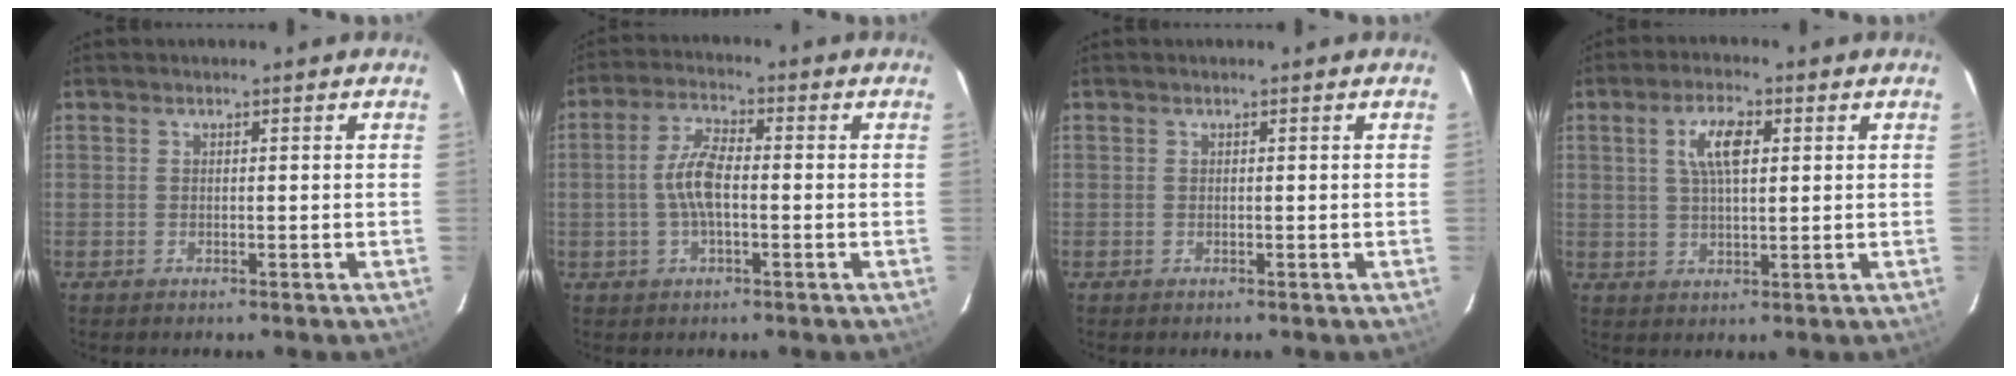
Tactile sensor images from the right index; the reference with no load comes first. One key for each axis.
{"total": 6.5, "fx": -1.0, "fy": 2.4, "fz": 6.0, "tx": -0.124, "ty": 0.010, "tz": -0.020}
{"total": 0.0}
{"total": 6.3, "fx": 1.9, "fy": 2.4, "fz": 5.5, "tx": -0.102, "ty": 0.011, "tz": 0.036}